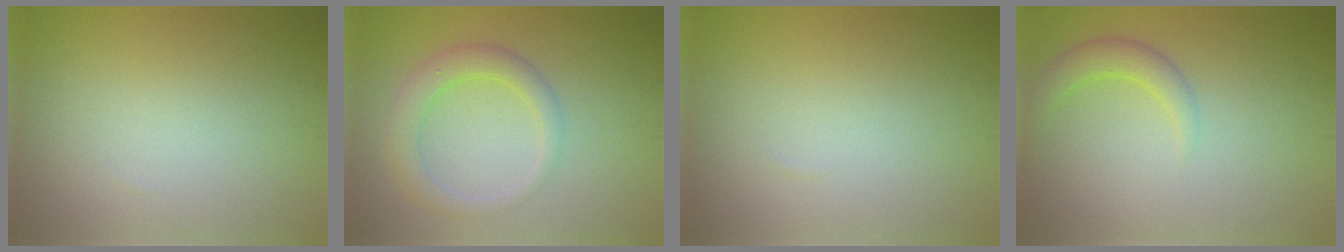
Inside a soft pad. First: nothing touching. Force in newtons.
{"total": 3.3, "press": 3.3, "slide": 0.1}
{"total": 0.0}
{"total": 2.4, "press": 2.4, "slide": 0.3}